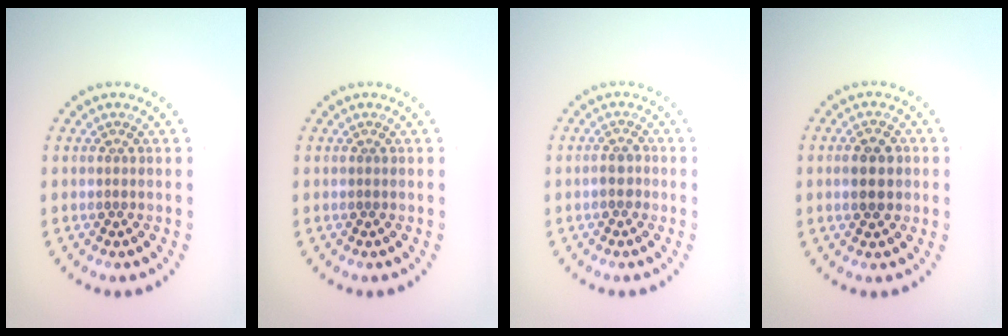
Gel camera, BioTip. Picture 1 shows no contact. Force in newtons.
{"total": 0.0}
{"total": 1.4, "press": 1.3, "slide": 0.5}
{"total": 3.5, "press": 3.5, "slide": 0.2}